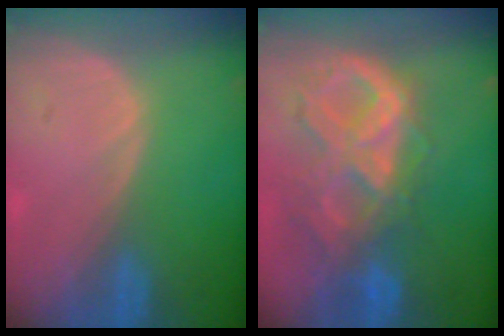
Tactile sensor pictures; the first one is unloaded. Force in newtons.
{"total": 10.5, "press": 8.8, "slide": 5.8}